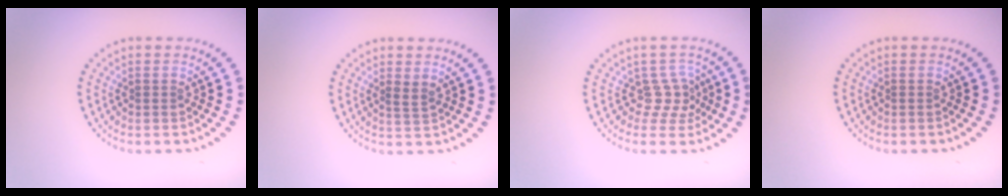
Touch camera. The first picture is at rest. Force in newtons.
{"total": 0.6, "press": 0.4, "slide": 0.5}
{"total": 2.3, "press": 1.6, "slide": 1.7}
{"total": 0.0}